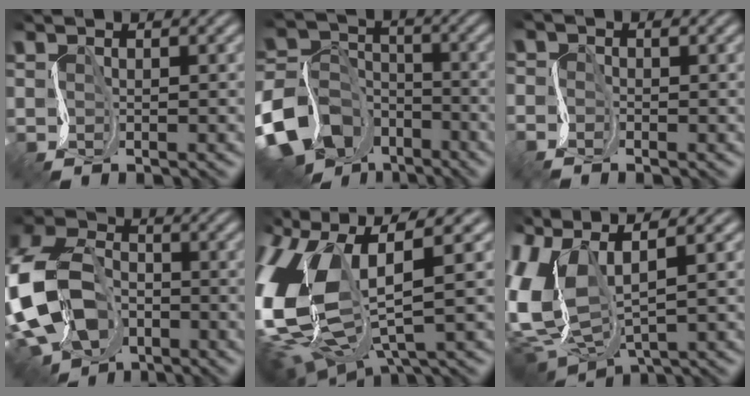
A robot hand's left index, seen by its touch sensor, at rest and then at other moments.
{"total": 13.0, "force": [-8.7, 8.9, 3.9], "torque": [-0.091, -0.029, -0.166]}
{"total": 1.8, "force": [-1.8, 0.1, 0.2], "torque": [-0.009, -0.003, -0.038]}
{"total": 12.2, "force": [-5.2, 8.4, 7.1], "torque": [-0.184, -0.028, -0.106]}
{"total": 14.0, "force": [0.3, 7.6, 11.7], "torque": [-0.287, -0.026, 0.032]}
{"total": 9.2, "force": [1.1, 5.1, 7.5], "torque": [-0.207, 0.000, 0.025]}